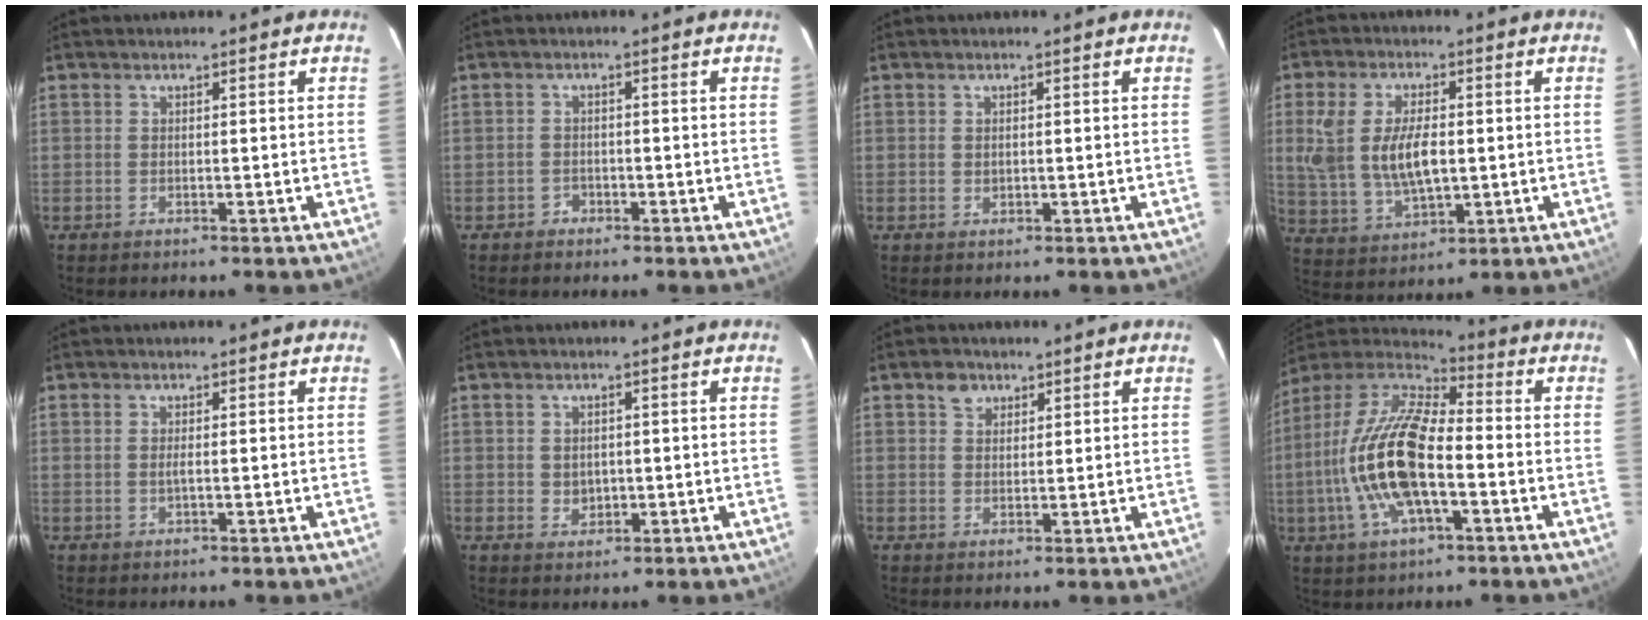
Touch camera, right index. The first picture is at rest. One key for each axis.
{"total": 1.9, "fx": -1.4, "fy": 1.3, "fz": 0.0, "tx": -0.004, "ty": 0.004, "tz": -0.023}
{"total": 0.9, "fx": 0.2, "fy": 0.7, "fz": 0.6, "tx": -0.010, "ty": 0.001, "tz": 0.004}
{"total": 11.9, "fx": 0.6, "fy": 6.2, "fz": 10.1, "tx": -0.207, "ty": 0.001, "tz": 0.023}
{"total": 1.2, "fx": 0.1, "fy": 0.3, "fz": 1.2, "tx": -0.024, "ty": -0.001, "tz": 0.000}
{"total": 2.7, "fx": 0.1, "fy": 2.4, "fz": 1.3, "tx": -0.021, "ty": 0.002, "tz": 0.006}
{"total": 2.8, "fx": 1.7, "fy": 2.1, "fz": 0.8, "tx": -0.010, "ty": 0.009, "tz": 0.029}
{"total": 19.2, "fx": -3.7, "fy": 7.5, "fz": 17.3, "tx": -0.350, "ty": -0.003, "tz": -0.078}